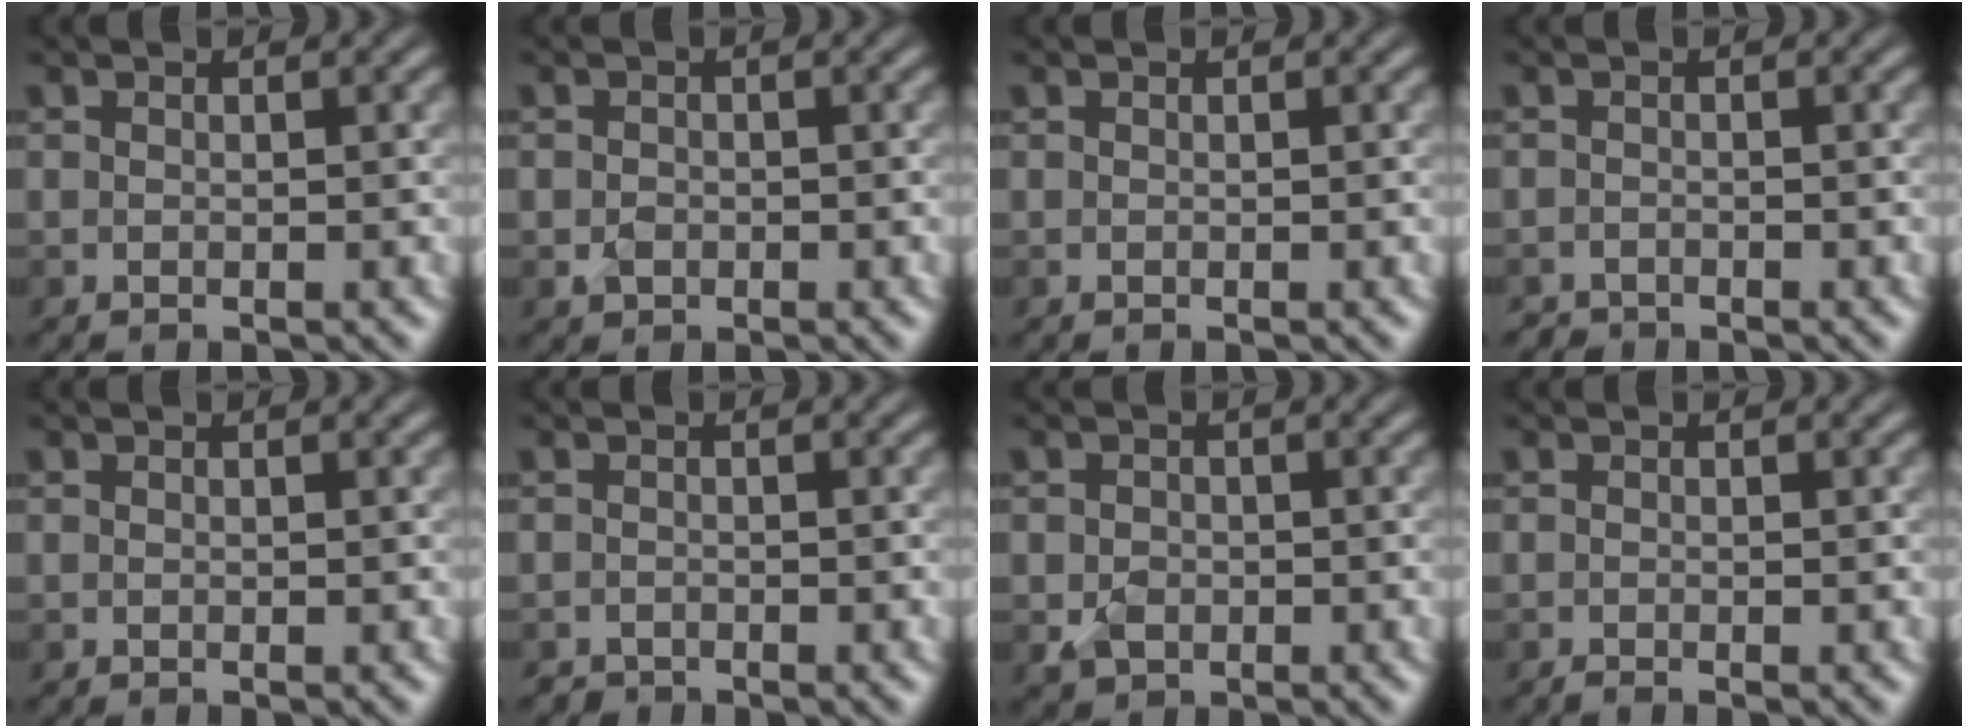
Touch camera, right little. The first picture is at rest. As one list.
[{"total": 1.5, "force": [-0.6, 1.3, 0.5], "torque": [-0.014, -0.003, -0.010]}, {"total": 0.0}, {"total": 1.0, "force": [-0.9, 0.3, -0.1], "torque": [0.005, -0.003, -0.016]}, {"total": 0.0}, {"total": 1.0, "force": [-0.9, 0.4, -0.1], "torque": [0.004, -0.003, -0.015]}, {"total": 2.3, "force": [-0.8, 2.0, 0.9], "torque": [-0.023, -0.004, -0.015]}, {"total": 0.5, "force": [-0.5, -0.1, 0.2], "torque": [-0.004, -0.001, -0.010]}]